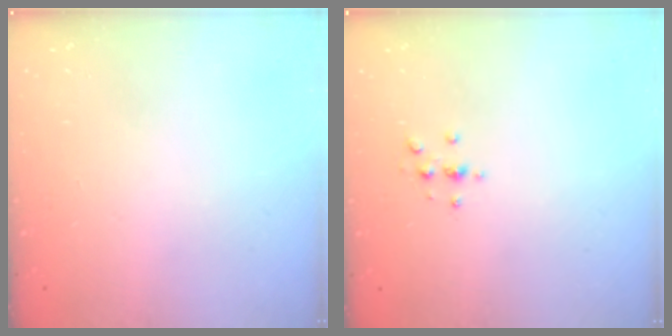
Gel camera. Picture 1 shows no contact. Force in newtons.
{"total": 2.1, "press": 2.1, "slide": 0.2}